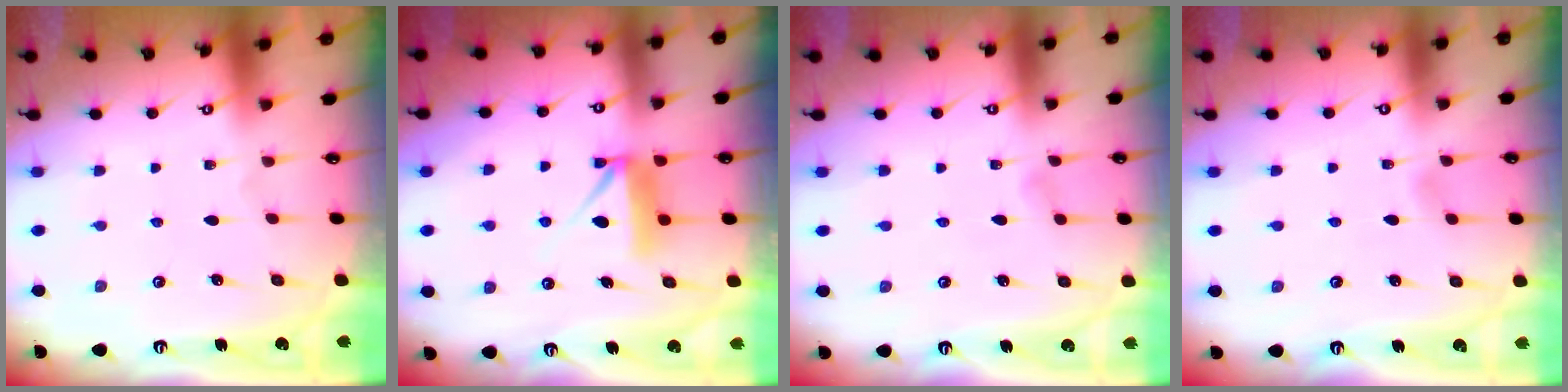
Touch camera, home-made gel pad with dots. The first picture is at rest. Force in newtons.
{"total": 7.4, "press": 7.4, "slide": 0.4}
{"total": 2.8, "press": 2.8, "slide": 0.3}
{"total": 3.3, "press": 3.2, "slide": 0.3}